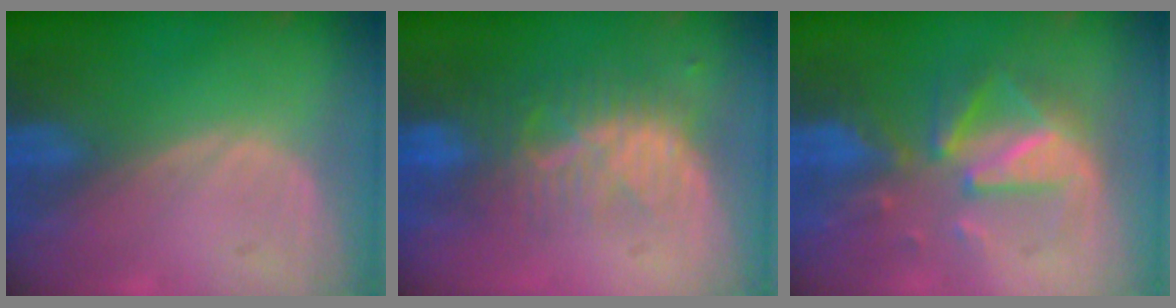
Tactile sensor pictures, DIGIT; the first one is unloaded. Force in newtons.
{"total": 8.2, "press": 7.3, "slide": 3.7}
{"total": 8.1, "press": 8.0, "slide": 1.4}